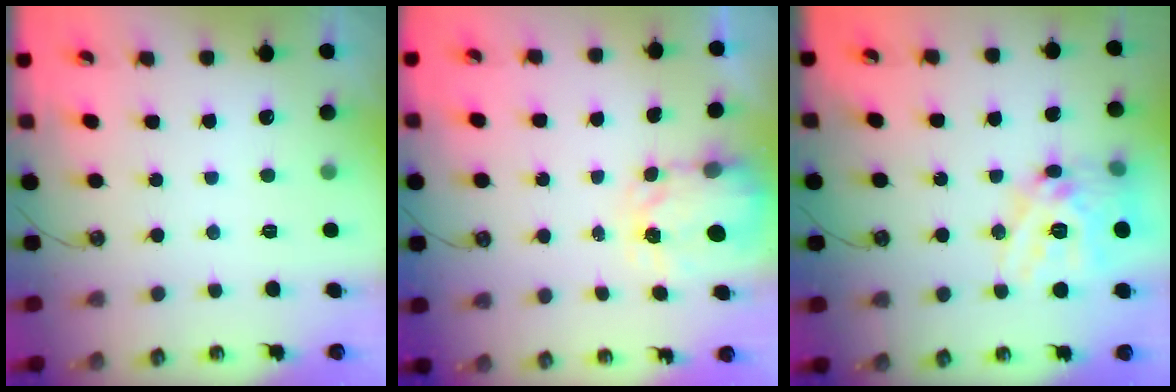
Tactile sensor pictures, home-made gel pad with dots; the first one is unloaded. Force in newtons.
{"total": 3.3, "press": 3.3, "slide": 0.4}
{"total": 20.0, "press": 19.9, "slide": 1.9}